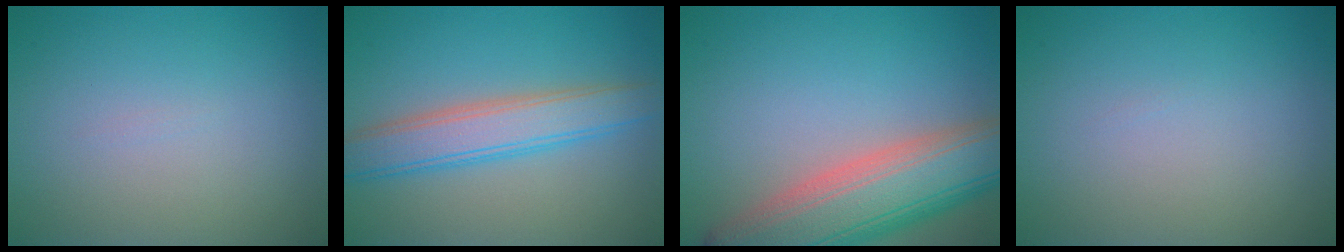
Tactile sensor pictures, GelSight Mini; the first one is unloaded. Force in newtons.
{"total": 4.9, "press": 4.9, "slide": 0.2}
{"total": 10.3, "press": 10.3, "slide": 0.5}
{"total": 0.0}